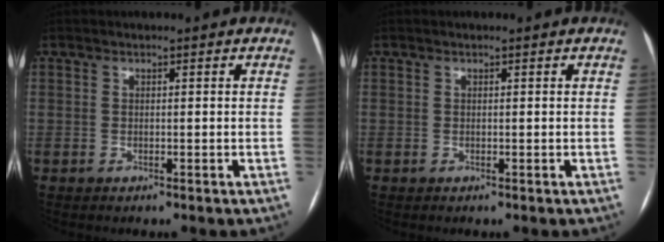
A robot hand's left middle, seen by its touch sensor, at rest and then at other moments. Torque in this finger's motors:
{"motor_torque": [0.14, -0.14, -0.11, 0.00]}